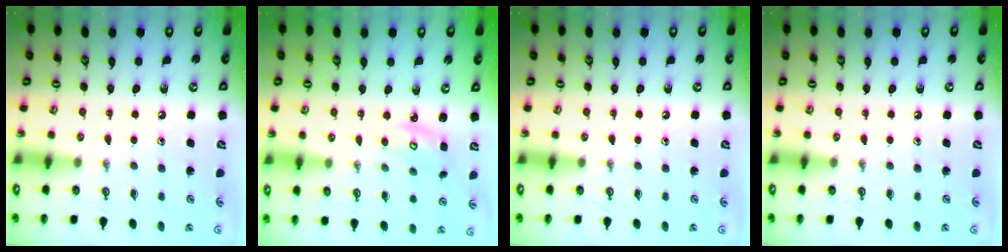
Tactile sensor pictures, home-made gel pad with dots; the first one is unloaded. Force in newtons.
{"total": 2.8, "press": 2.8, "slide": 0.3}
{"total": 0.0}
{"total": 0.0}